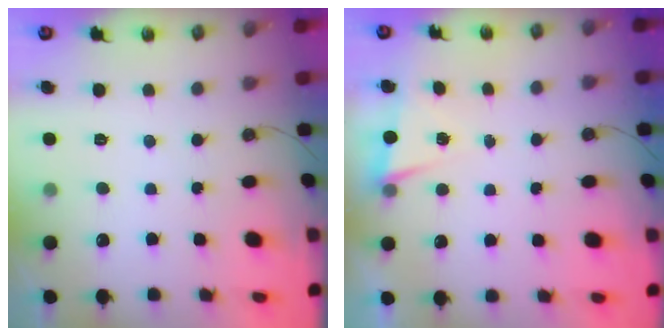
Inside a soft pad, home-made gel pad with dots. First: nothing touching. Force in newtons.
{"total": 2.7, "press": 1.5, "slide": 2.2}